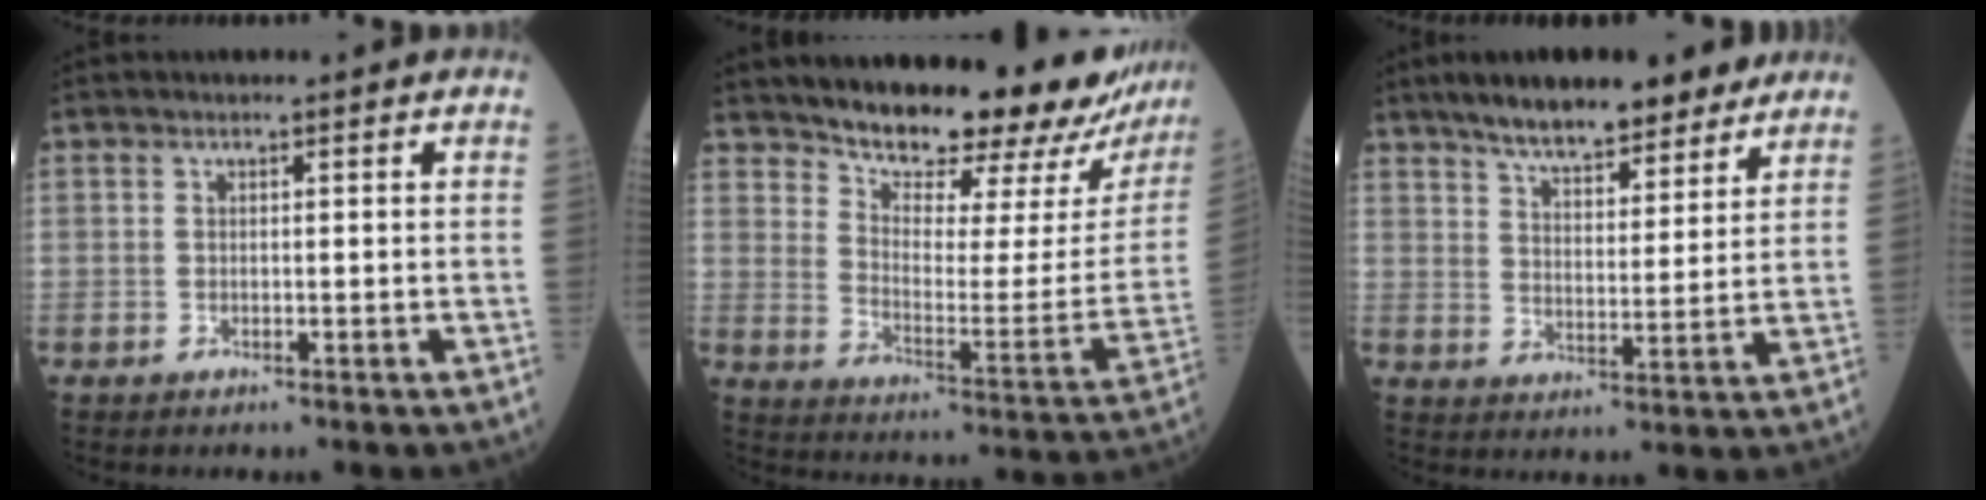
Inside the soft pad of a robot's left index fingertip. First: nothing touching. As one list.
[{"total": 23.6, "force": [20.9, 4.7, 10.0], "torque": [-0.148, -0.063, 0.269]}, {"total": 13.8, "force": [11.2, 3.7, 7.2], "torque": [-0.106, 0.016, 0.174]}]